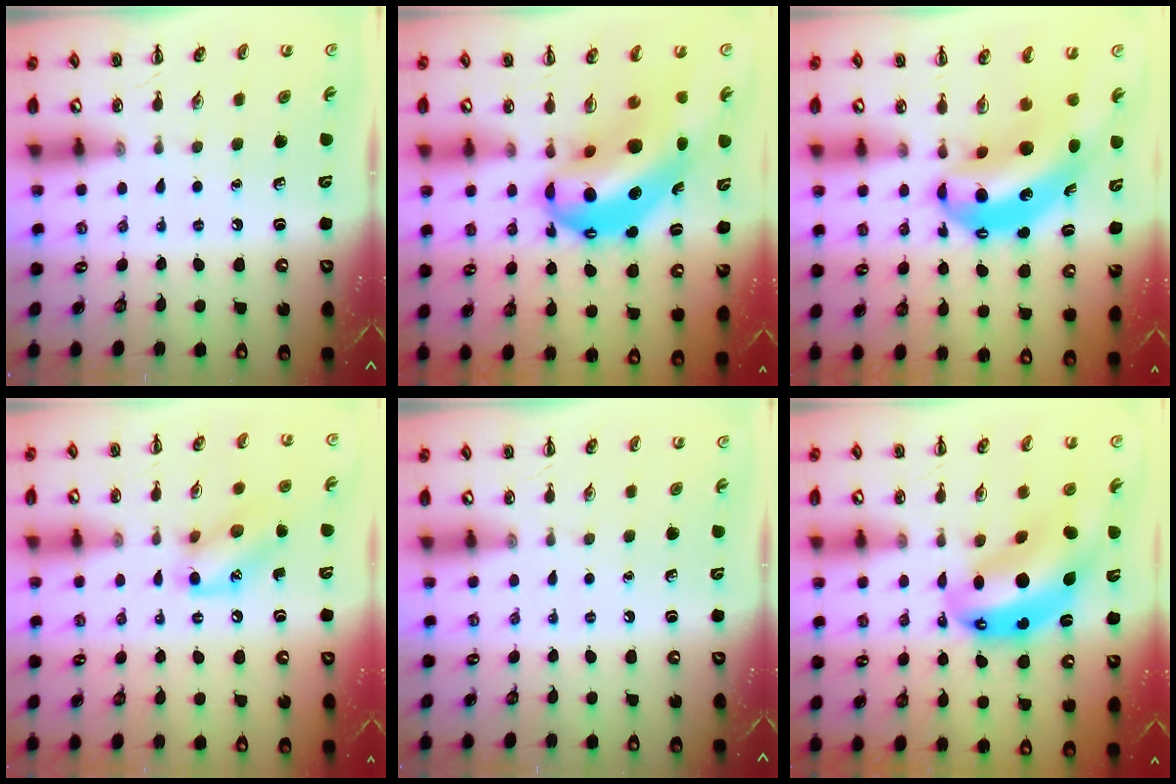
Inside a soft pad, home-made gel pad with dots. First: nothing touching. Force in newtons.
{"total": 14.9, "press": 14.4, "slide": 3.7}
{"total": 9.8, "press": 9.5, "slide": 2.4}
{"total": 12.2, "press": 12.1, "slide": 1.6}
{"total": 0.0}
{"total": 13.6, "press": 13.1, "slide": 3.5}